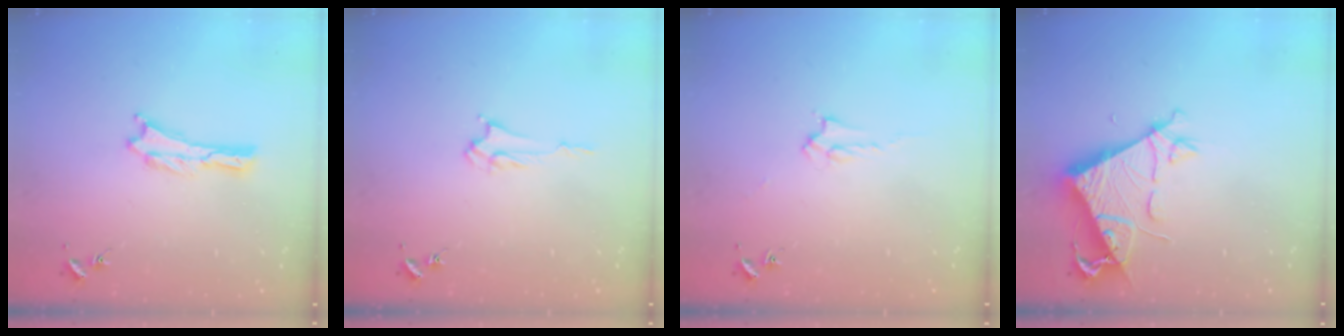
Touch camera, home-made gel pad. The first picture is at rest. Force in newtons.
{"total": 2.4, "press": 2.4, "slide": 0.3}
{"total": 2.0, "press": 2.0, "slide": 0.2}
{"total": 7.1, "press": 7.1, "slide": 0.6}